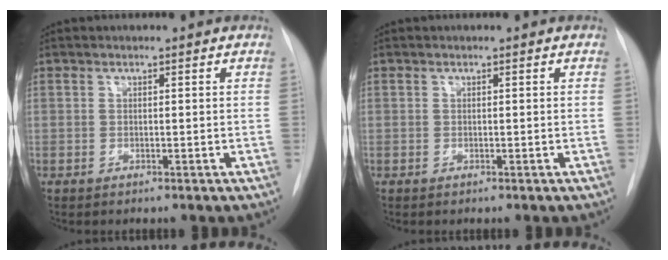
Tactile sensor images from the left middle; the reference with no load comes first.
{"total": 0.0}